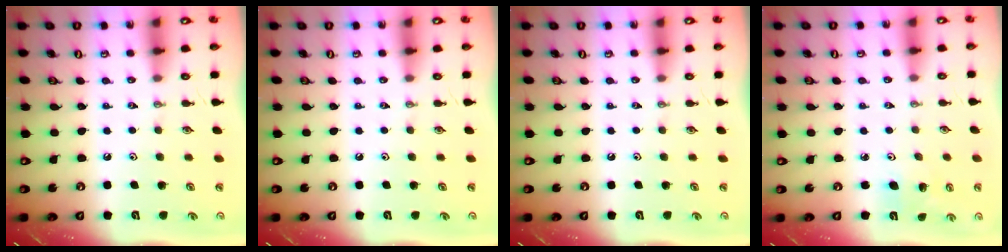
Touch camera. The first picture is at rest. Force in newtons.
{"total": 0.0}
{"total": 0.0}
{"total": 4.3, "press": 4.1, "slide": 1.2}